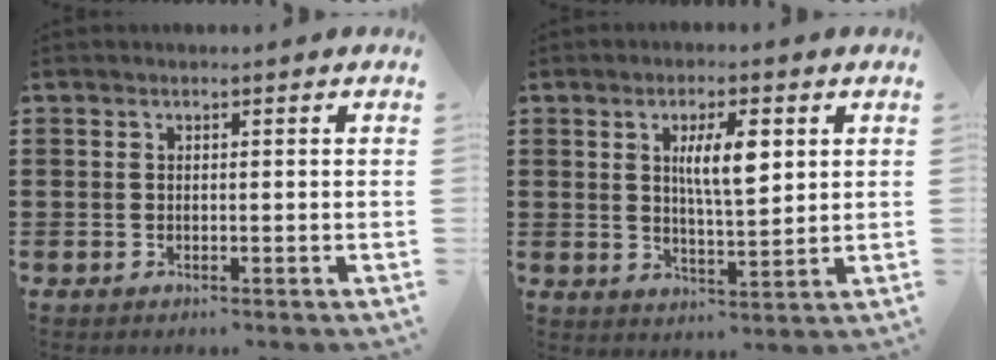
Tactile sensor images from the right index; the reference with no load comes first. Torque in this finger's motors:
{"motor_torque": [0.30, -0.01, 0.50, 0.13]}